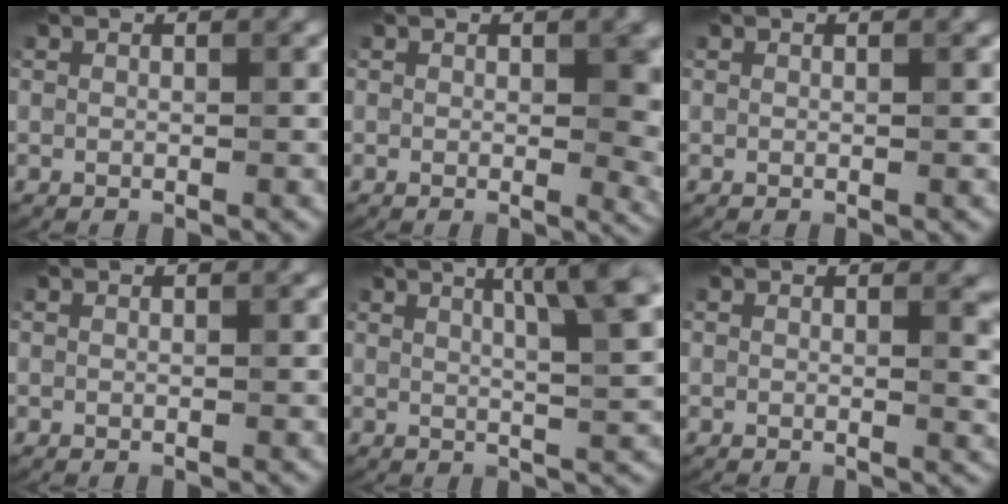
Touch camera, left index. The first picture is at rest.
{"total": 5.0, "force": [0.6, 2.3, 4.5], "torque": [-0.037, 0.001, 0.009]}
{"total": 0.0}
{"total": 0.0}
{"total": 8.0, "force": [3.6, 2.1, 6.8], "torque": [-0.060, 0.025, 0.040]}
{"total": 2.1, "force": [0.7, 0.7, 1.8], "torque": [-0.016, -0.005, 0.011]}